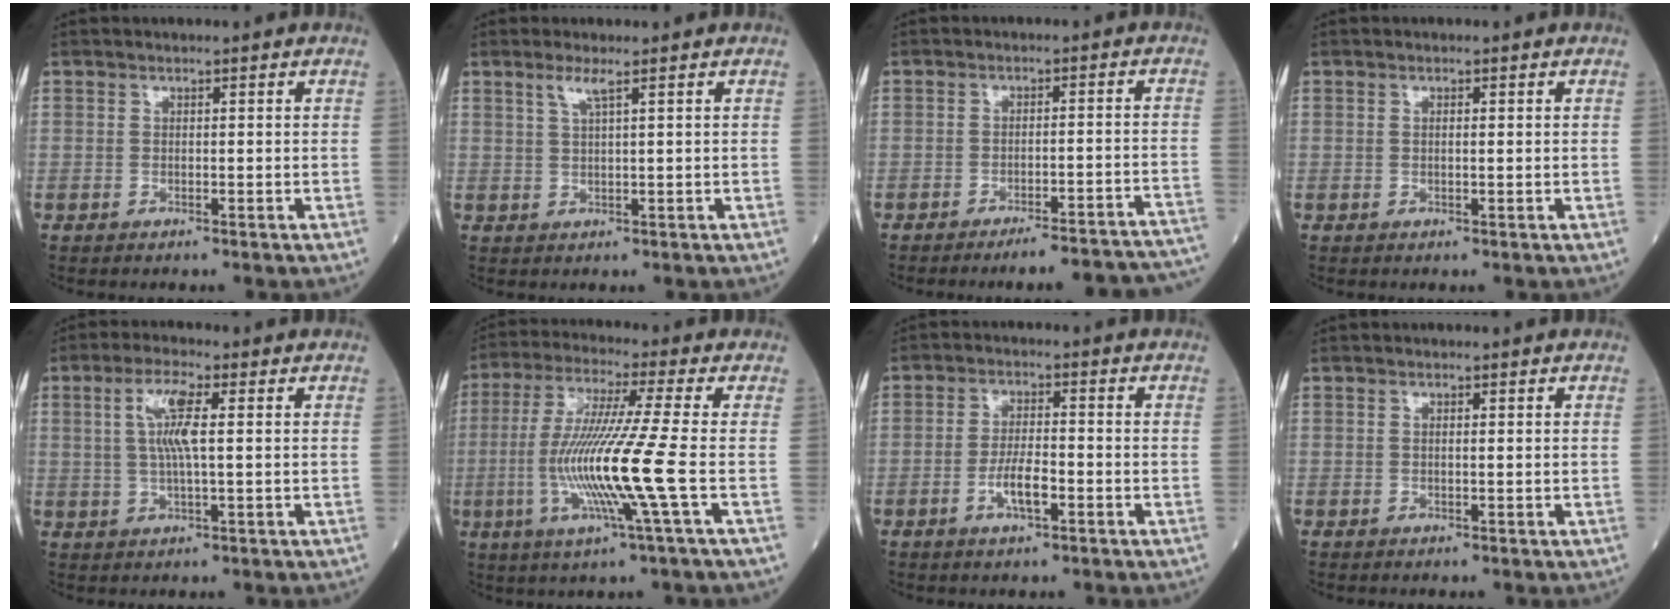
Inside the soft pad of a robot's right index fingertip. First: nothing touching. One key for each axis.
{"total": 2.3, "fx": 1.3, "fy": -0.2, "fz": 1.8, "tx": -0.044, "ty": 0.001, "tz": 0.028}
{"total": 15.2, "fx": -14.5, "fy": 0.1, "fz": 4.7, "tx": -0.015, "ty": 0.011, "tz": -0.173}
{"total": 0.7, "fx": 0.1, "fy": 0.2, "fz": 0.7, "tx": -0.018, "ty": 0.001, "tz": 0.002}
{"total": 6.3, "fx": 1.3, "fy": 0.8, "fz": 6.1, "tx": -0.126, "ty": 0.006, "tz": 0.025}
{"total": 13.6, "fx": -2.8, "fy": -1.7, "fz": 13.1, "tx": -0.273, "ty": -0.017, "tz": -0.062}
{"total": 5.0, "fx": -1.9, "fy": 1.2, "fz": 4.4, "tx": -0.086, "ty": 0.001, "tz": -0.034}
{"total": 0.6, "fx": 0.1, "fy": 0.1, "fz": 0.6, "tx": -0.015, "ty": 0.000, "tz": 0.002}